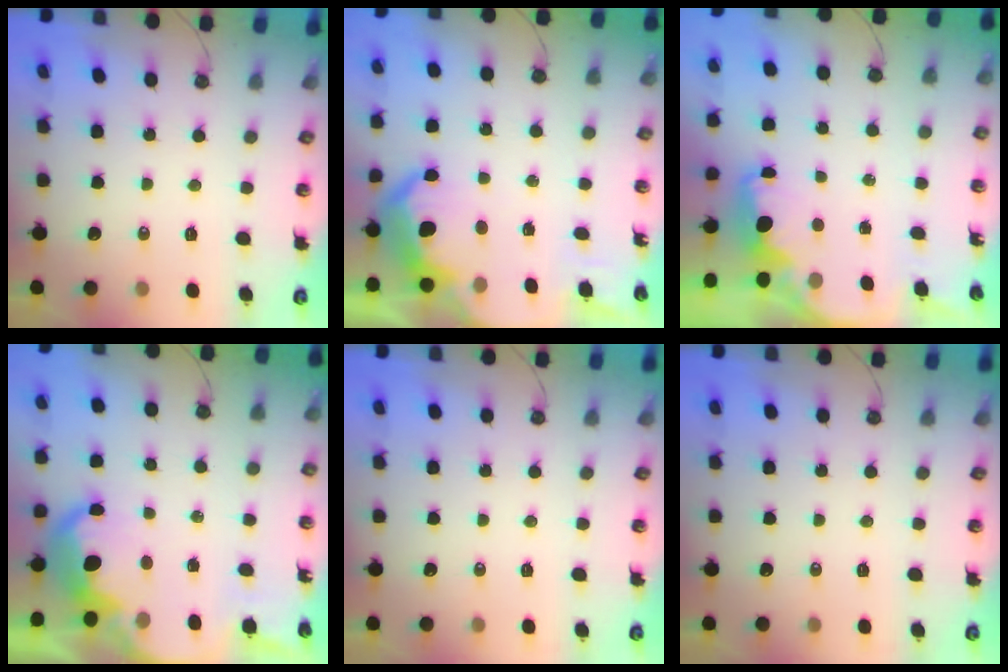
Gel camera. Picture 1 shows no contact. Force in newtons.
{"total": 9.9, "press": 9.9, "slide": 0.6}
{"total": 2.4, "press": 2.3, "slide": 0.8}
{"total": 9.2, "press": 9.2, "slide": 0.6}
{"total": 0.0}
{"total": 0.0}